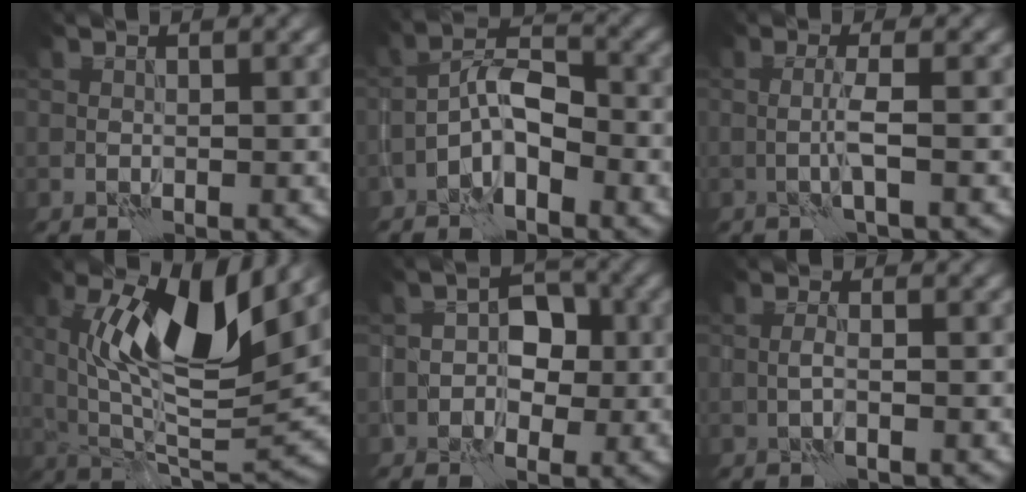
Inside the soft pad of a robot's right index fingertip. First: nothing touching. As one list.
[{"total": 3.7, "force": [-2.0, 1.2, 2.9], "torque": [-0.045, 0.019, -0.044]}, {"total": 1.4, "force": [0.2, -0.9, 1.1], "torque": [-0.027, 0.001, 0.003]}, {"total": 10.3, "force": [4.3, 2.5, 9.0], "torque": [-0.152, -0.017, 0.083]}, {"total": 2.8, "force": [-0.5, 1.9, 2.0], "torque": [-0.015, 0.008, -0.007]}, {"total": 0.8, "force": [0.2, -0.7, 0.2], "torque": [-0.007, 0.003, 0.004]}]